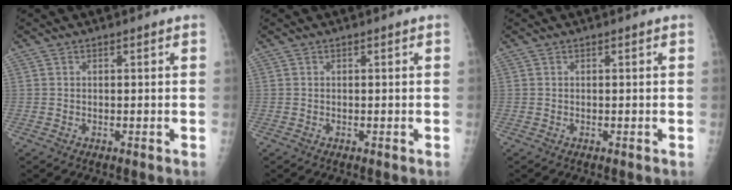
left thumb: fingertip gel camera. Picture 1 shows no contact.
{"total": 0.0}
{"total": 0.0}